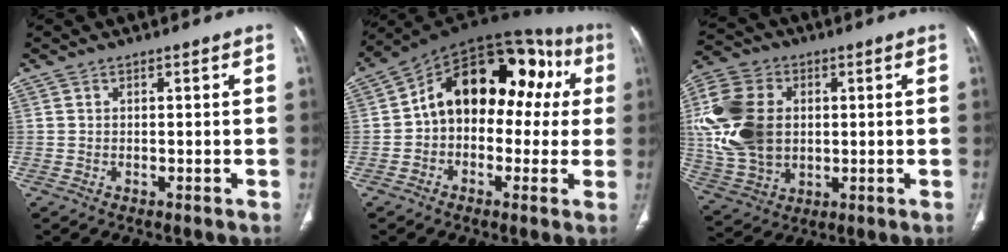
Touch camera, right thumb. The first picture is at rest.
{"total": 19.7, "force": [2.3, 12.8, 14.8], "torque": [-0.164, 0.059, 0.021]}
{"total": 18.4, "force": [2.0, 13.3, 12.5], "torque": [-0.255, 0.004, 0.043]}